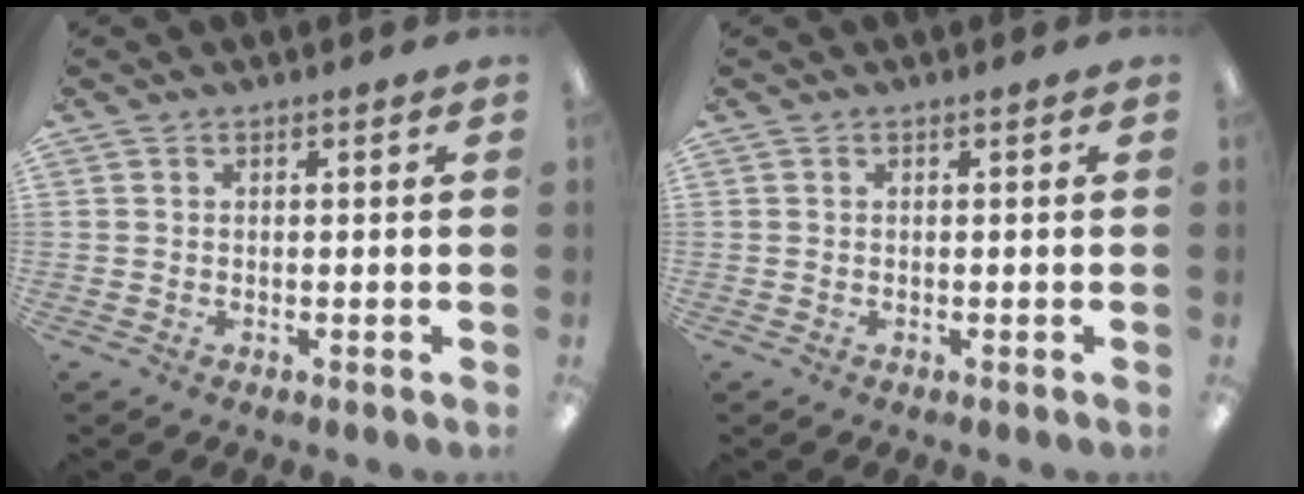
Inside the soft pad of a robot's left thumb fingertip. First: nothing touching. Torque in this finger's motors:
{"motor_torque": [0.00, 0.00, 0.01, 0.00, 0.00]}